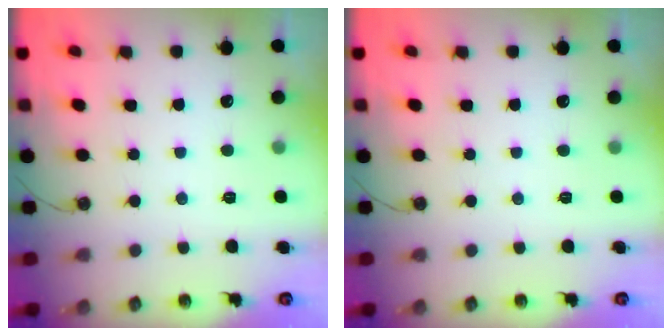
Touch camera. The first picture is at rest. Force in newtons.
{"total": 0.0}